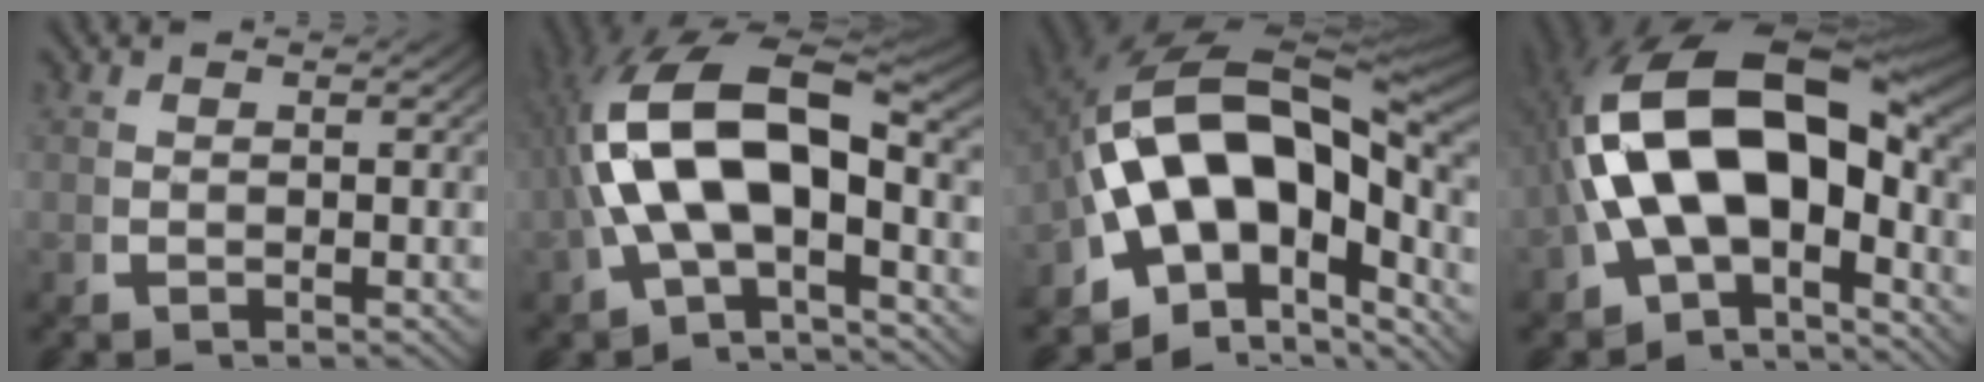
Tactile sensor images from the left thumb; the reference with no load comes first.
{"total": 15.4, "force": [-0.1, 9.5, 12.1], "torque": [-0.253, -0.028, 0.006]}
{"total": 21.4, "force": [-1.2, 14.1, 16.0], "torque": [-0.292, -0.053, -0.005]}
{"total": 20.7, "force": [-0.1, 12.7, 16.3], "torque": [-0.313, -0.042, 0.014]}